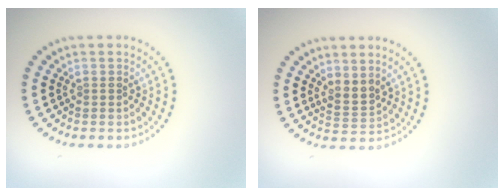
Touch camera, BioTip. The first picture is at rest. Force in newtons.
{"total": 2.0, "press": 1.5, "slide": 1.4}